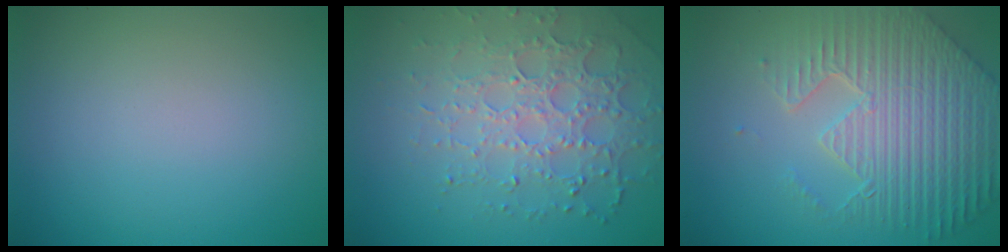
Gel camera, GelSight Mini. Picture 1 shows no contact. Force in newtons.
{"total": 4.9, "press": 4.3, "slide": 2.3}
{"total": 8.0, "press": 5.9, "slide": 5.4}